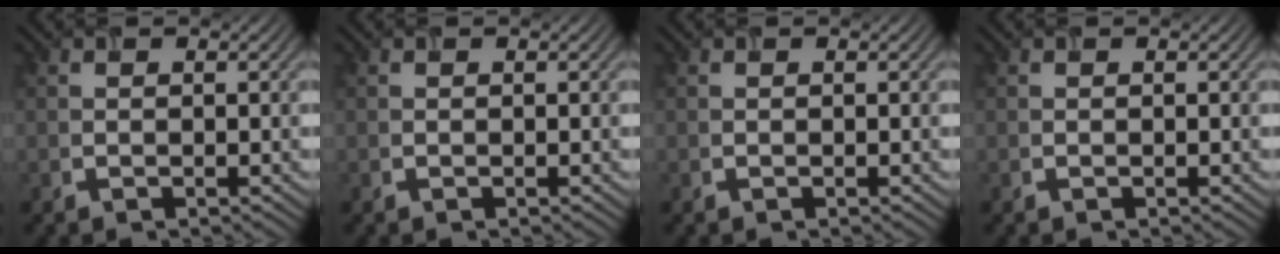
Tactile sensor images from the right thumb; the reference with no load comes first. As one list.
[{"total": 0.0}, {"total": 0.0}, {"total": 0.0}]